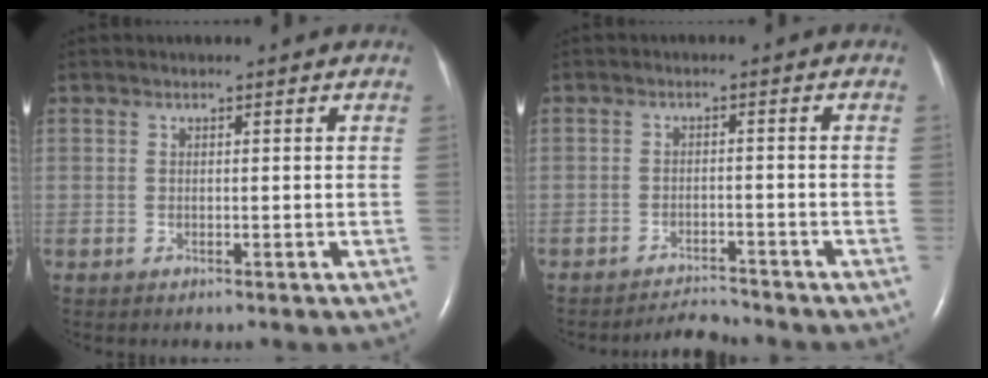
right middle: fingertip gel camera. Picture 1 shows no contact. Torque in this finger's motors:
{"motor_torque": [0.00, -0.02, -0.07, 0.00]}